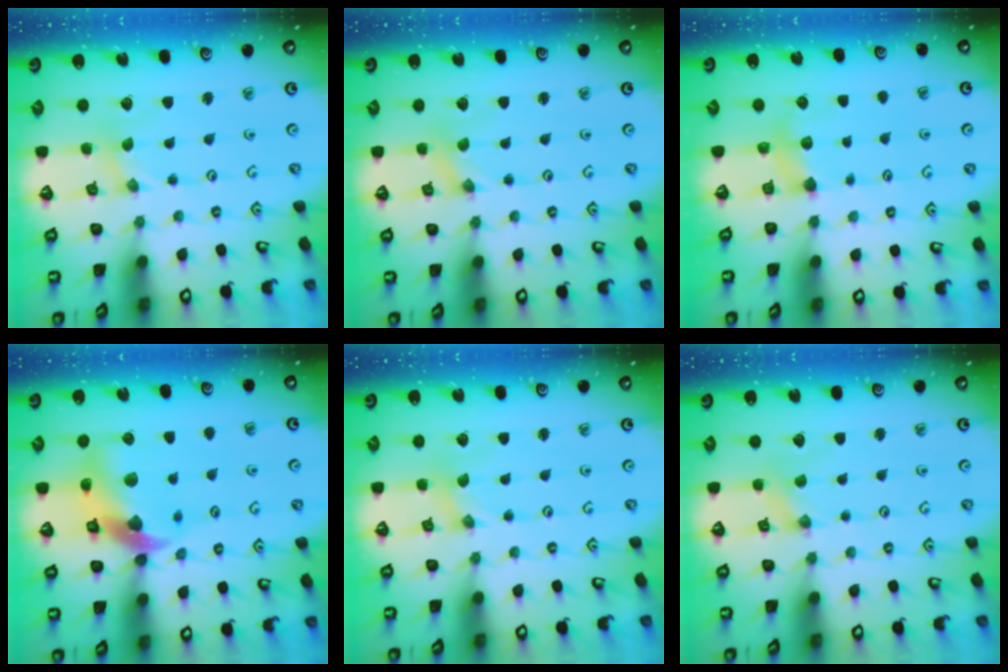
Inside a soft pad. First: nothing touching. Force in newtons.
{"total": 0.0}
{"total": 4.3, "press": 4.2, "slide": 0.5}
{"total": 12.4, "press": 12.3, "slide": 1.6}
{"total": 0.0}
{"total": 0.0}